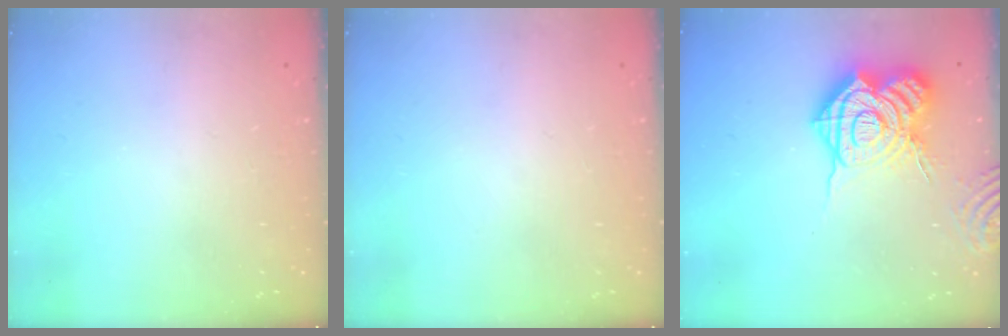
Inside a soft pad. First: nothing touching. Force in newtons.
{"total": 0.0}
{"total": 20.6, "press": 20.5, "slide": 2.3}